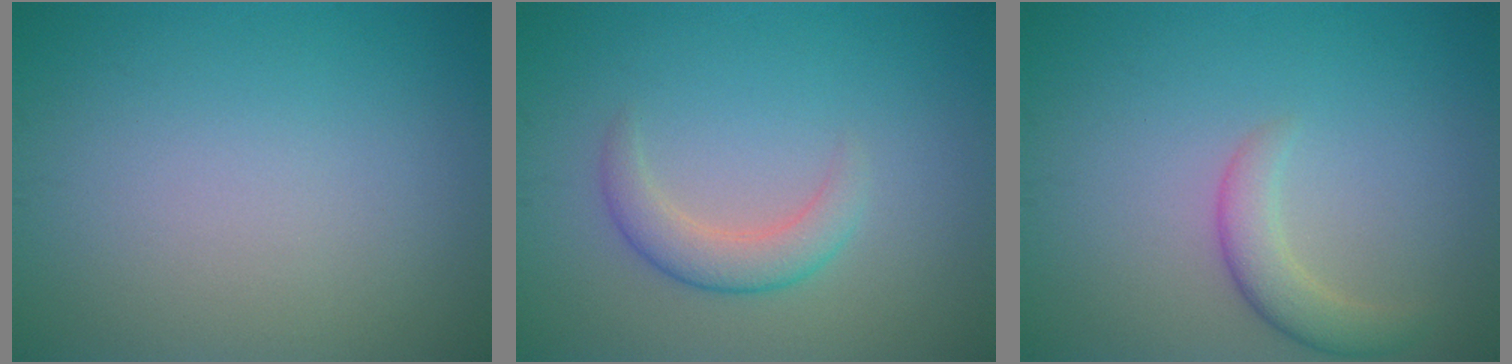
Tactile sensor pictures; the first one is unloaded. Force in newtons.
{"total": 2.8, "press": 2.8, "slide": 0.2}
{"total": 2.6, "press": 2.6, "slide": 0.2}